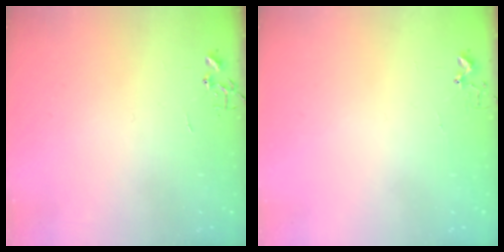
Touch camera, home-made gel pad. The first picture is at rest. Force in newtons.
{"total": 4.2, "press": 4.2, "slide": 0.4}